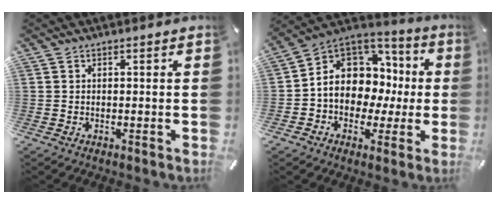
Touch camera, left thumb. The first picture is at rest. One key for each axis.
{"total": 10.7, "fx": 0.3, "fy": 9.6, "fz": 4.8, "tx": -0.097, "ty": -0.020, "tz": 0.009}